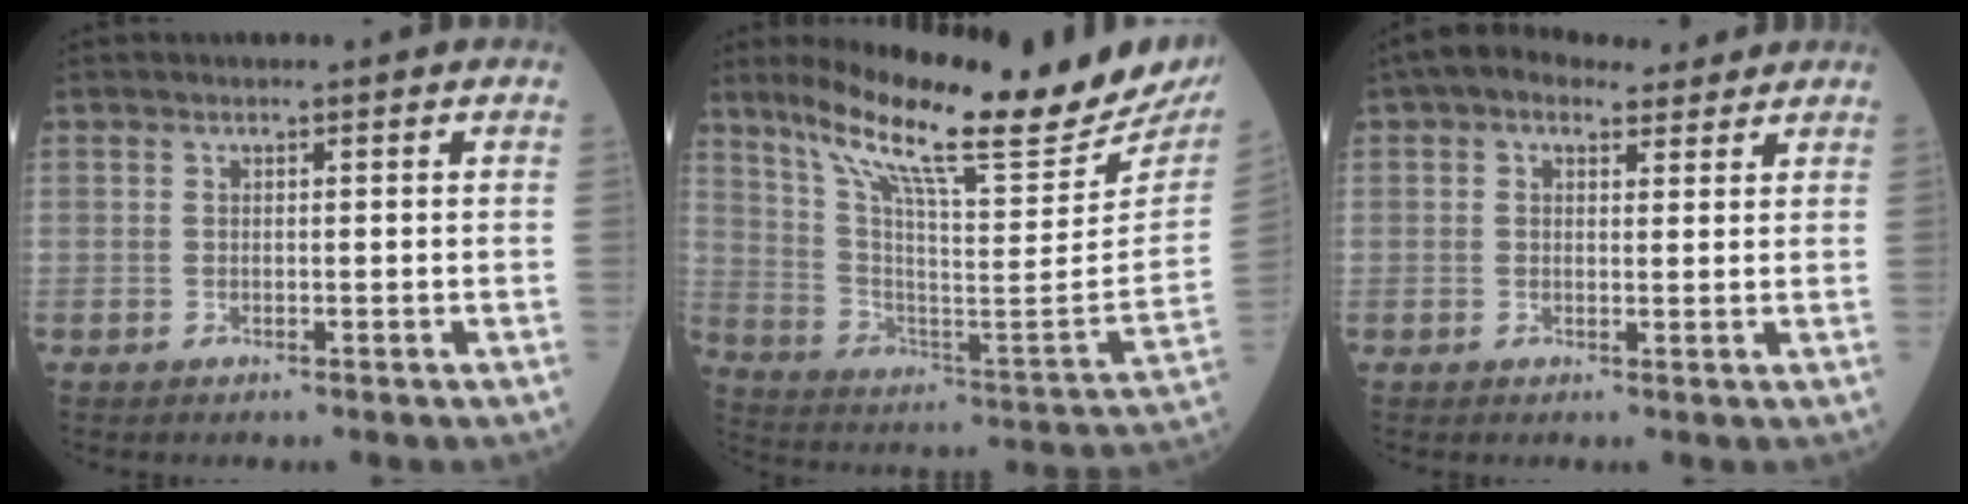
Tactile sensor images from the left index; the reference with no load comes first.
{"total": 26.9, "force": [22.3, 2.2, 14.8], "torque": [-0.254, -0.069, 0.323]}
{"total": 6.1, "force": [4.4, 3.2, 2.8], "torque": [-0.046, 0.038, 0.074]}